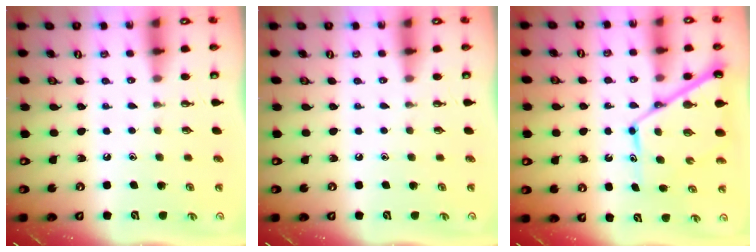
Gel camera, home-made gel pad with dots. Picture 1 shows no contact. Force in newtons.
{"total": 0.0}
{"total": 13.3, "press": 13.2, "slide": 1.2}